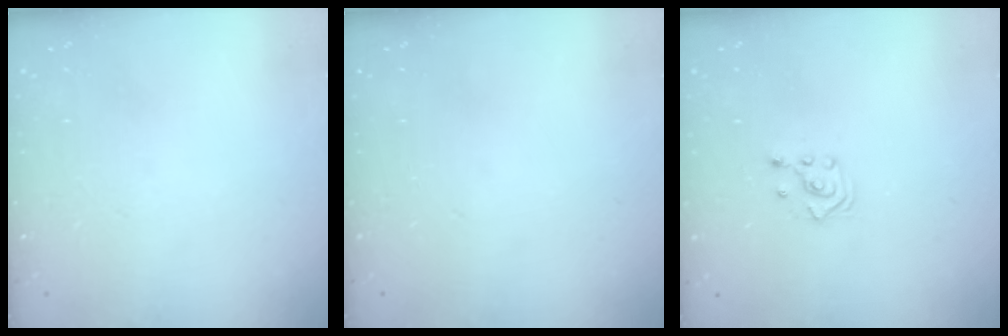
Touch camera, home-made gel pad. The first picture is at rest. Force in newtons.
{"total": 0.0}
{"total": 2.6, "press": 2.4, "slide": 1.0}